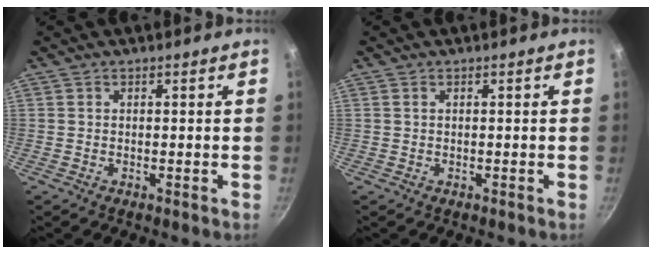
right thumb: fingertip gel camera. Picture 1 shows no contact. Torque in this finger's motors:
{"motor_torque": [-0.06, 0.34, 0.20, 0.37, 0.00]}